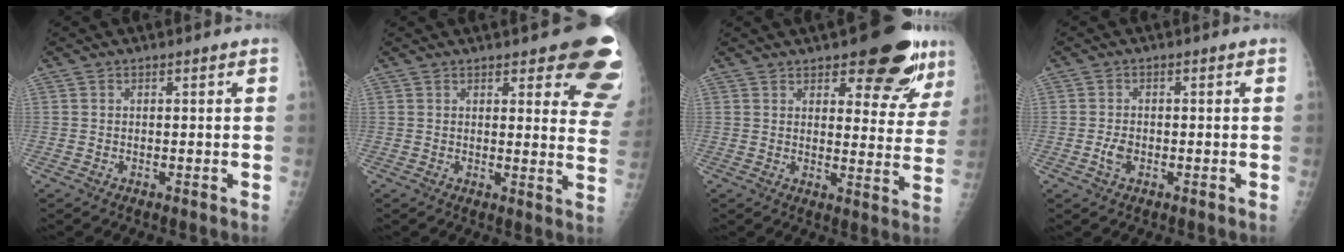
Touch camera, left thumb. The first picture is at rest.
{"total": 13.6, "force": [9.2, 4.3, 9.1], "torque": [-0.062, -0.050, 0.086]}
{"total": 14.8, "force": [9.5, 5.6, 9.8], "torque": [-0.080, -0.058, 0.119]}
{"total": 2.4, "force": [-0.7, 1.6, 1.7], "torque": [-0.031, 0.003, -0.013]}